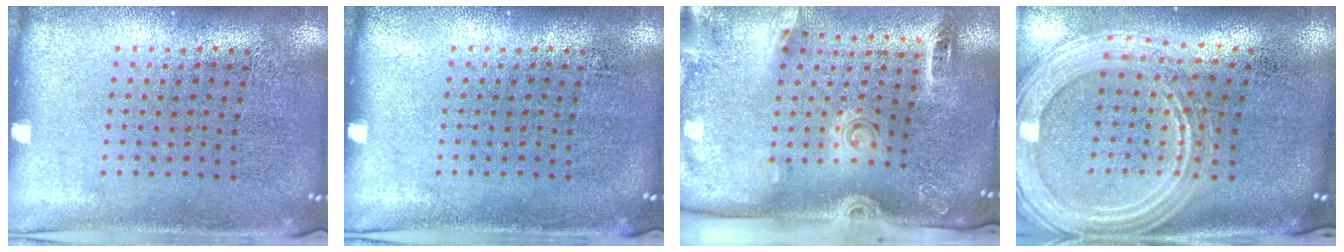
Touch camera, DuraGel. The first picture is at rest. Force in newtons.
{"total": 0.0}
{"total": 2.8, "press": 2.0, "slide": 2.0}
{"total": 2.7, "press": 2.3, "slide": 1.5}